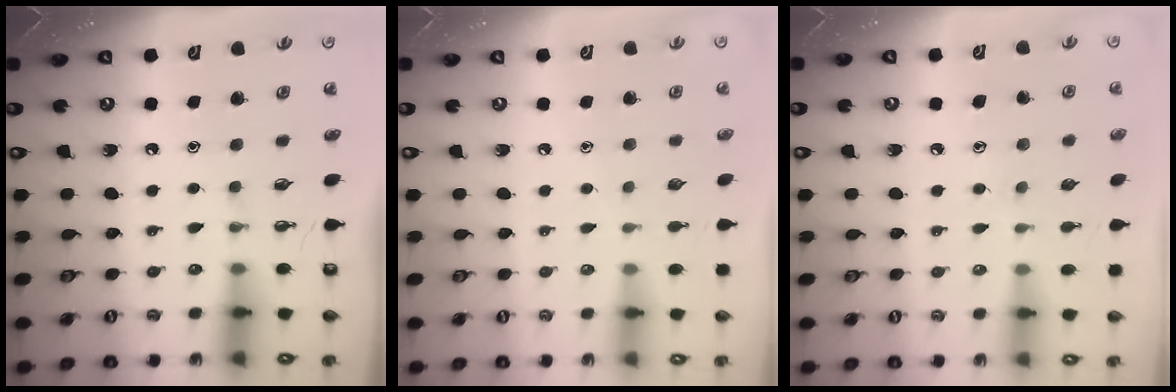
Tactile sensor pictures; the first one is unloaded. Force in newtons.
{"total": 3.2, "press": 3.2, "slide": 0.3}
{"total": 6.4, "press": 6.3, "slide": 0.6}